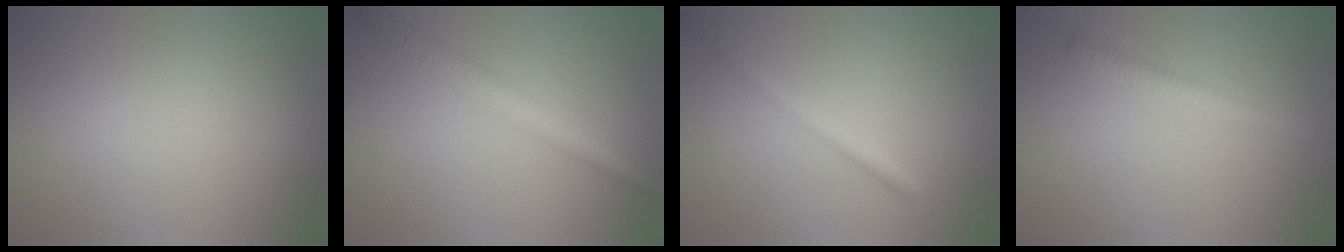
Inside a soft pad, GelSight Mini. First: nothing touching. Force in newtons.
{"total": 3.2, "press": 3.2, "slide": 0.1}
{"total": 2.1, "press": 2.1, "slide": 0.0}
{"total": 1.9, "press": 1.9, "slide": 0.0}